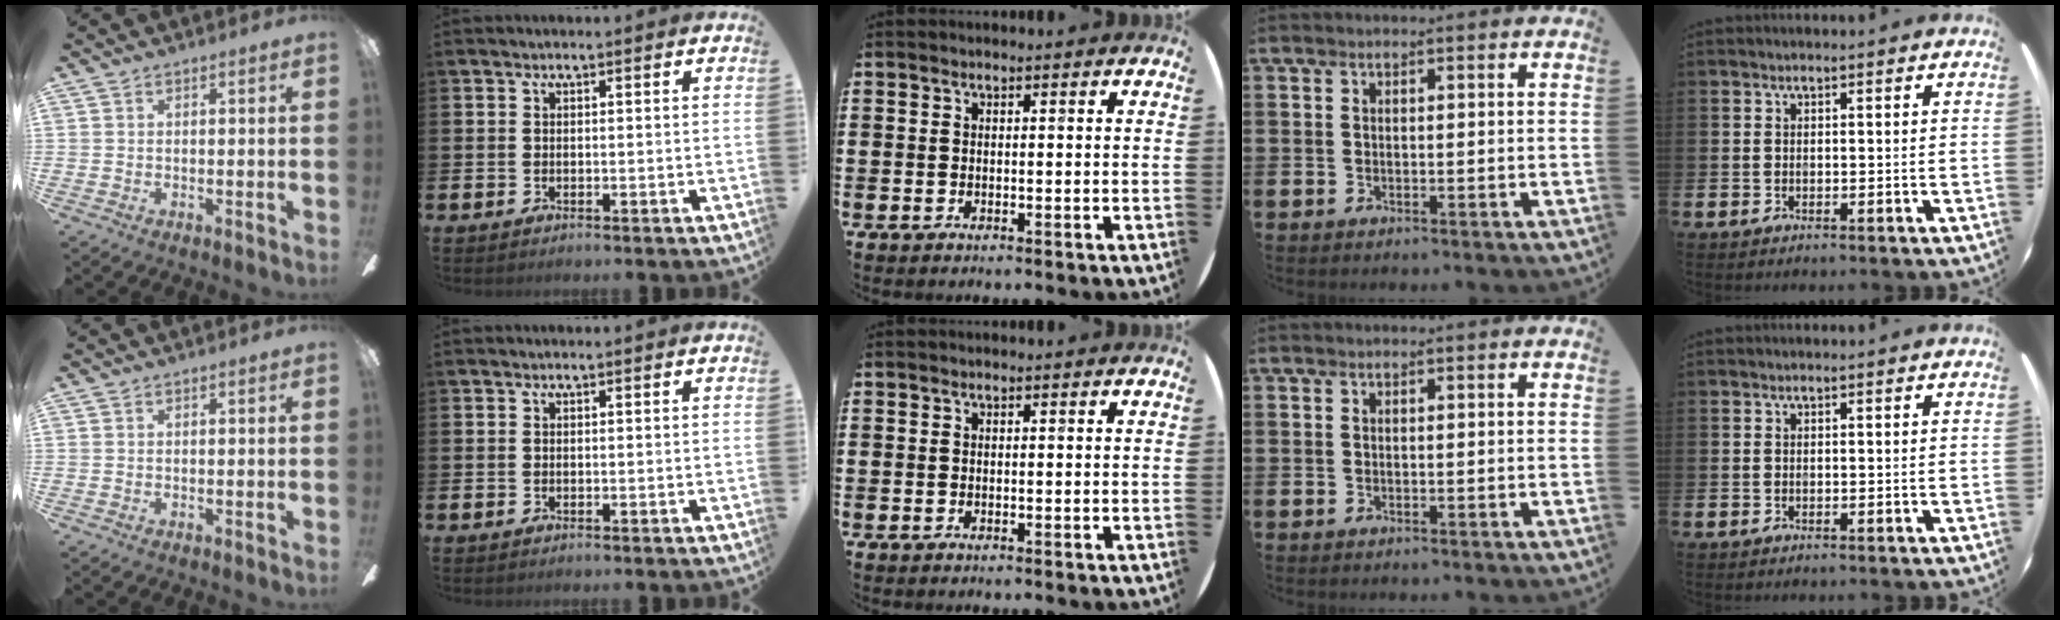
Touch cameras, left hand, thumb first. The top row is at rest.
{}